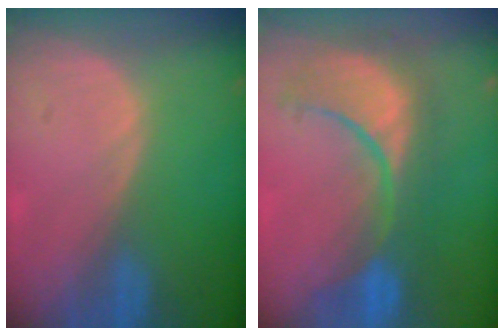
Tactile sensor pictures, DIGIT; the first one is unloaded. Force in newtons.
{"total": 10.7, "press": 10.1, "slide": 3.7}